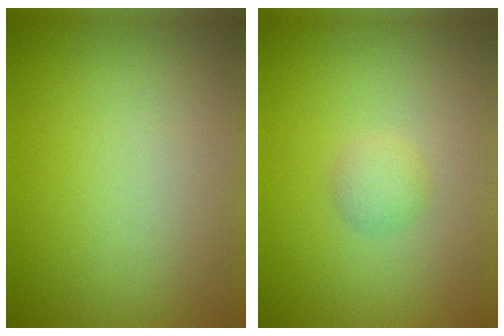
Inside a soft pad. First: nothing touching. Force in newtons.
{"total": 1.3, "press": 1.3, "slide": 0.1}